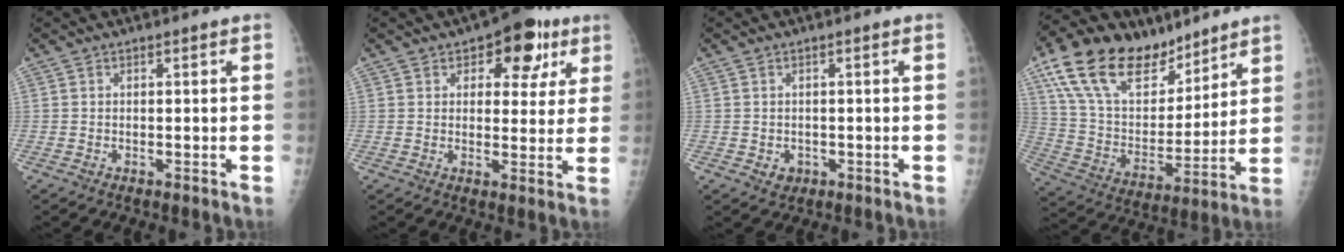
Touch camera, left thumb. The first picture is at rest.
{"total": 10.4, "force": [5.1, 6.1, 6.7], "torque": [-0.035, -0.012, 0.062]}
{"total": 2.4, "force": [-0.9, 2.0, 1.0], "torque": [-0.006, 0.003, -0.006]}
{"total": 23.2, "force": [15.0, 12.4, 12.6], "torque": [-0.199, -0.037, 0.276]}